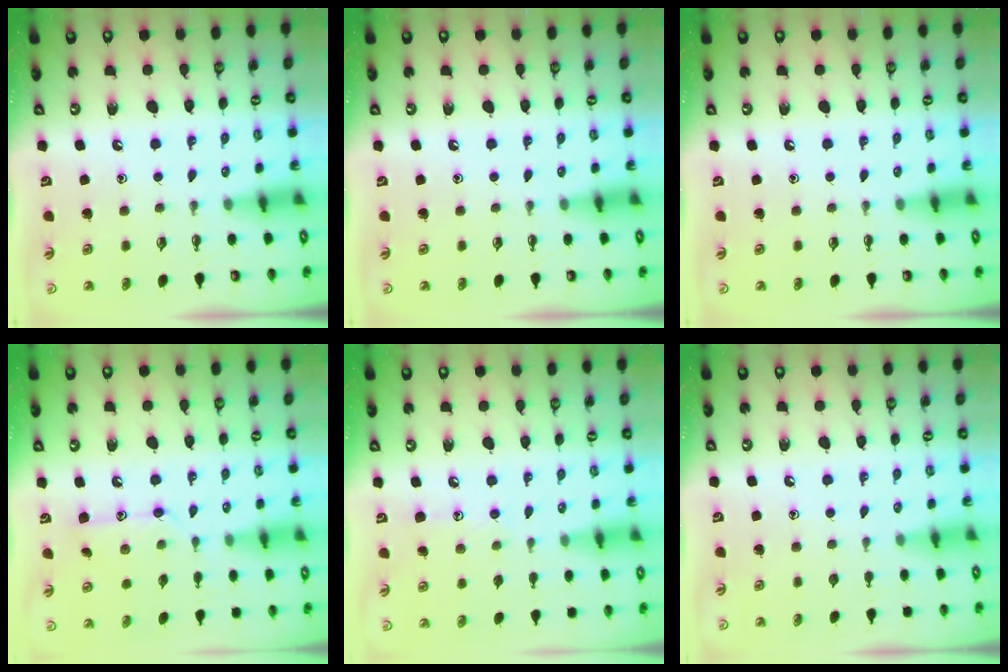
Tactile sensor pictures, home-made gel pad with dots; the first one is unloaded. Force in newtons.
{"total": 0.0}
{"total": 0.0}
{"total": 10.4, "press": 10.4, "slide": 0.2}
{"total": 6.7, "press": 6.7, "slide": 0.1}
{"total": 0.0}